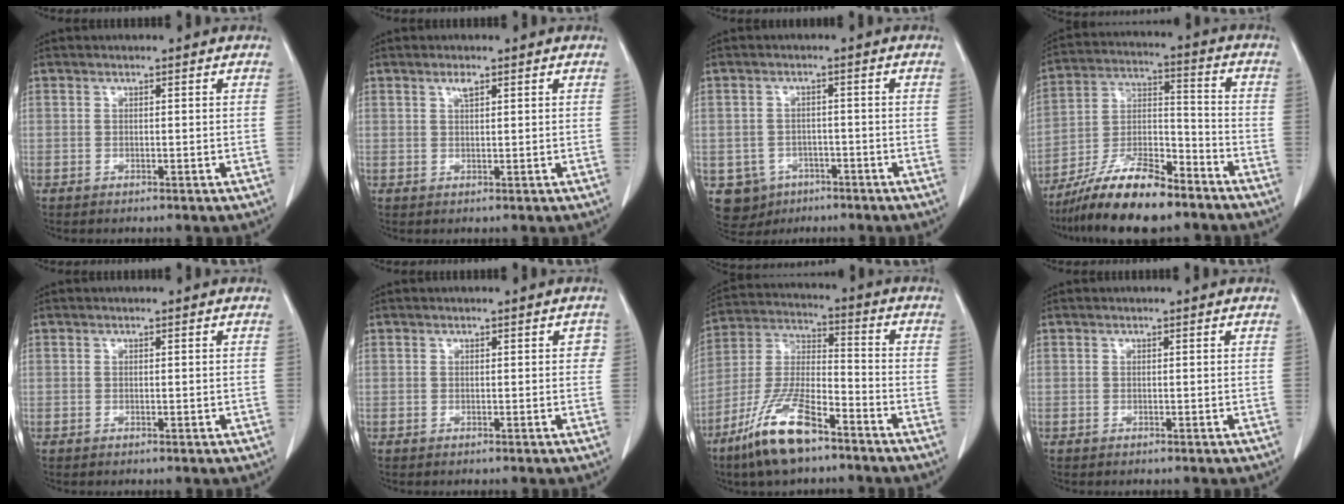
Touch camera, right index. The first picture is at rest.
{"total": 1.3, "force": [0.8, 0.3, 0.9], "torque": [-0.022, 0.000, 0.016]}
{"total": 5.8, "force": [-2.9, 5.0, 0.7], "torque": [-0.015, 0.008, -0.037]}
{"total": 14.4, "force": [-11.4, 3.0, 8.3], "torque": [-0.156, 0.001, -0.204]}
{"total": 0.5, "force": [-0.1, 0.2, 0.5], "torque": [-0.011, -0.001, 0.002]}
{"total": 1.1, "force": [0.3, 0.8, 0.7], "torque": [0.000, 0.013, 0.002]}
{"total": 13.7, "force": [-9.0, 3.4, 9.8], "torque": [-0.210, -0.019, -0.171]}
{"total": 0.0}